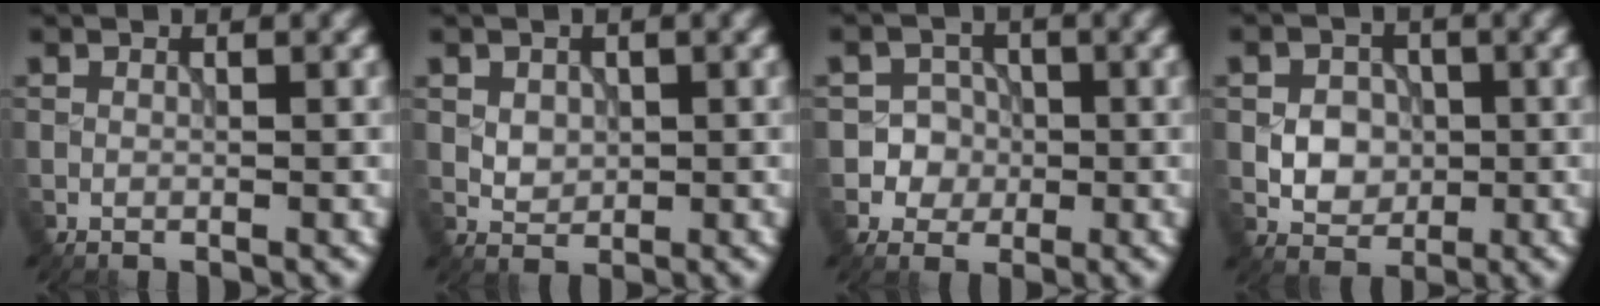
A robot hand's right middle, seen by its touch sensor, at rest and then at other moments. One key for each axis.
{"total": 1.8, "fx": 0.4, "fy": 1.4, "fz": 1.0, "tx": -0.018, "ty": -0.003, "tz": 0.011}
{"total": 3.5, "fx": -0.8, "fy": 3.4, "fz": 0.5, "tx": 0.014, "ty": 0.013, "tz": -0.029}
{"total": 3.5, "fx": -0.2, "fy": 2.9, "fz": 2.0, "tx": -0.027, "ty": -0.002, "tz": -0.009}